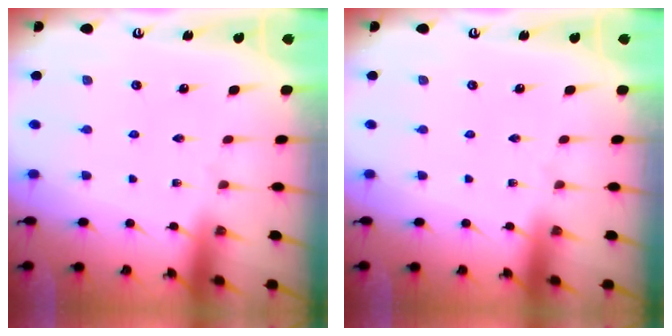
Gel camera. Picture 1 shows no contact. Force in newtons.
{"total": 0.0}